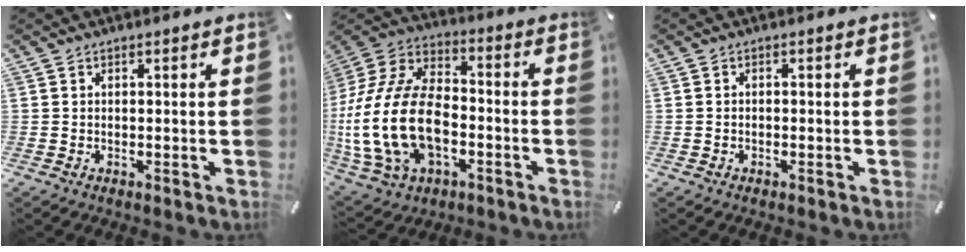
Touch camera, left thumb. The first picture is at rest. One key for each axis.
{"total": 21.4, "fx": -5.1, "fy": 14.3, "fz": 15.0, "tx": -0.323, "ty": 0.023, "tz": -0.086}
{"total": 0.7, "fx": -0.5, "fy": 0.4, "fz": 0.4, "tx": -0.007, "ty": 0.000, "tz": -0.010}